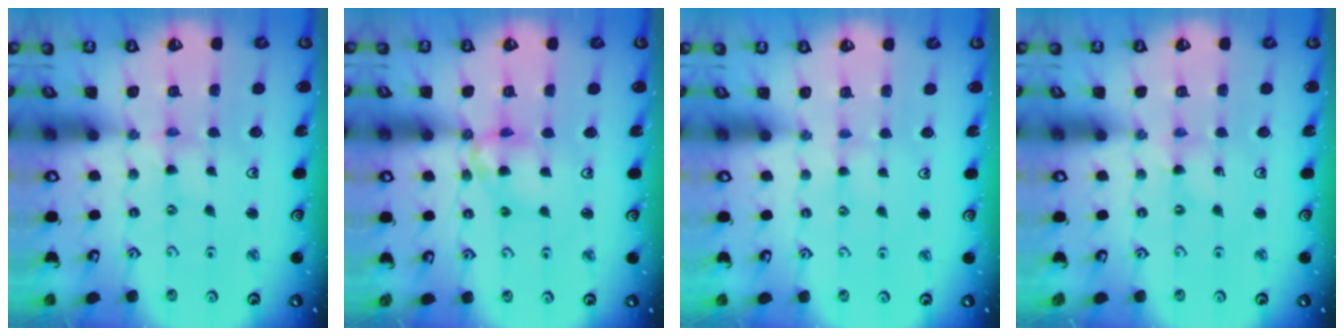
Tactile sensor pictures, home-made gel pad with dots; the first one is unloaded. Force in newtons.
{"total": 10.3, "press": 10.3, "slide": 1.1}
{"total": 1.7, "press": 1.7, "slide": 0.4}
{"total": 0.0}